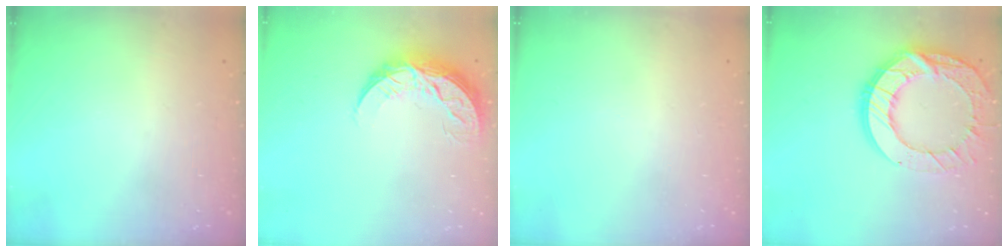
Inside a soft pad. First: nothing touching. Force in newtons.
{"total": 9.0, "press": 9.0, "slide": 0.3}
{"total": 0.0}
{"total": 19.8, "press": 19.7, "slide": 1.7}